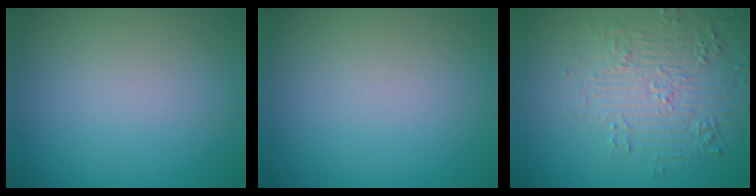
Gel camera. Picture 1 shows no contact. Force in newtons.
{"total": 0.0}
{"total": 4.6, "press": 4.4, "slide": 1.4}